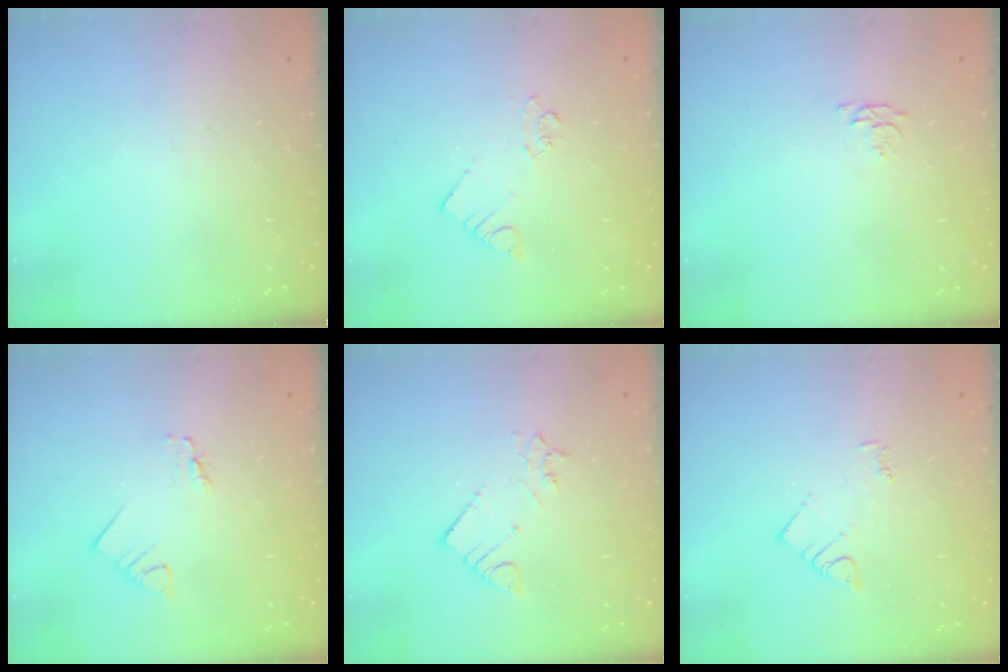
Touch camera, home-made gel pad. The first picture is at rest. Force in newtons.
{"total": 1.7, "press": 1.6, "slide": 0.2}
{"total": 4.2, "press": 4.2, "slide": 0.7}
{"total": 2.7, "press": 2.7, "slide": 0.3}
{"total": 3.1, "press": 3.1, "slide": 0.1}
{"total": 4.3, "press": 4.2, "slide": 0.6}